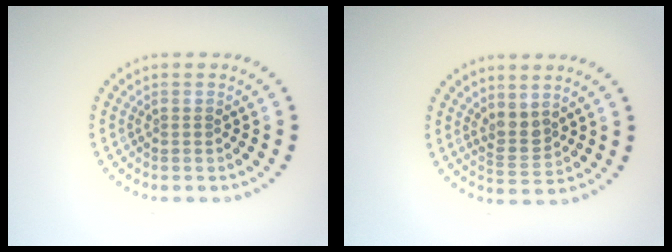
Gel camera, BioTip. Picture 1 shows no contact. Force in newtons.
{"total": 2.2, "press": 1.8, "slide": 1.2}